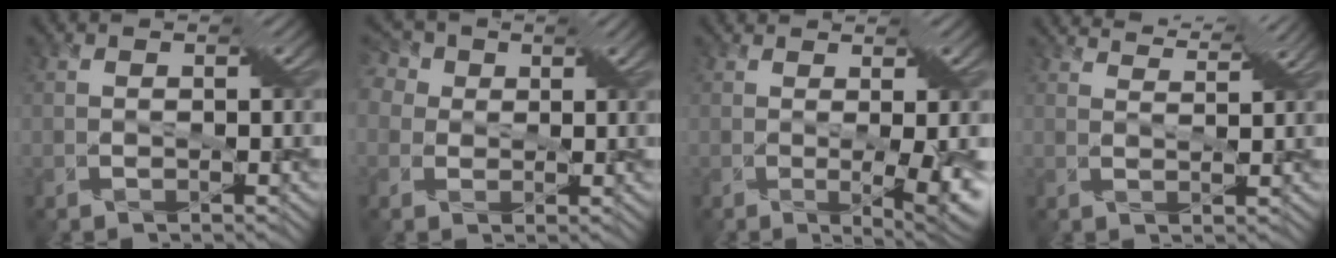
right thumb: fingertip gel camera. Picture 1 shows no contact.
{"total": 7.0, "force": [3.2, 5.2, 3.4], "torque": [-0.108, 0.031, 0.026]}
{"total": 5.9, "force": [0.2, 2.3, 5.4], "torque": [-0.073, -0.014, 0.014]}
{"total": 5.0, "force": [4.8, 0.1, 1.6], "torque": [-0.047, 0.000, 0.072]}